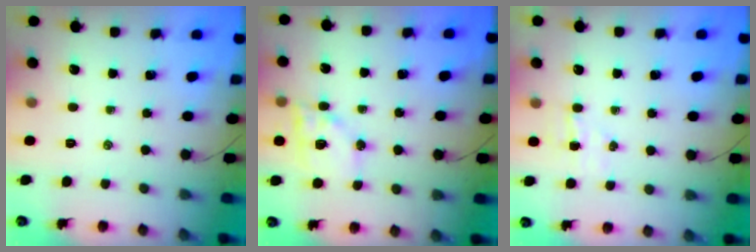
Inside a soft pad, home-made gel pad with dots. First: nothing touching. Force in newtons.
{"total": 13.4, "press": 13.1, "slide": 2.6}
{"total": 3.7, "press": 3.6, "slide": 0.8}